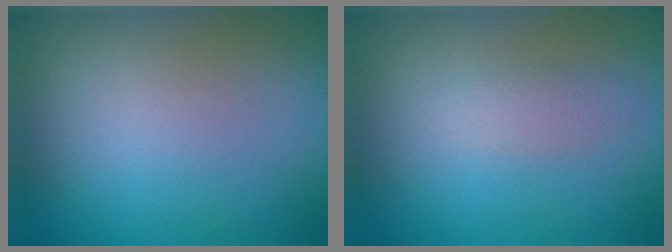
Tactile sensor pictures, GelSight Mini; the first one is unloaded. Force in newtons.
{"total": 1.3, "press": 1.3, "slide": 0.0}